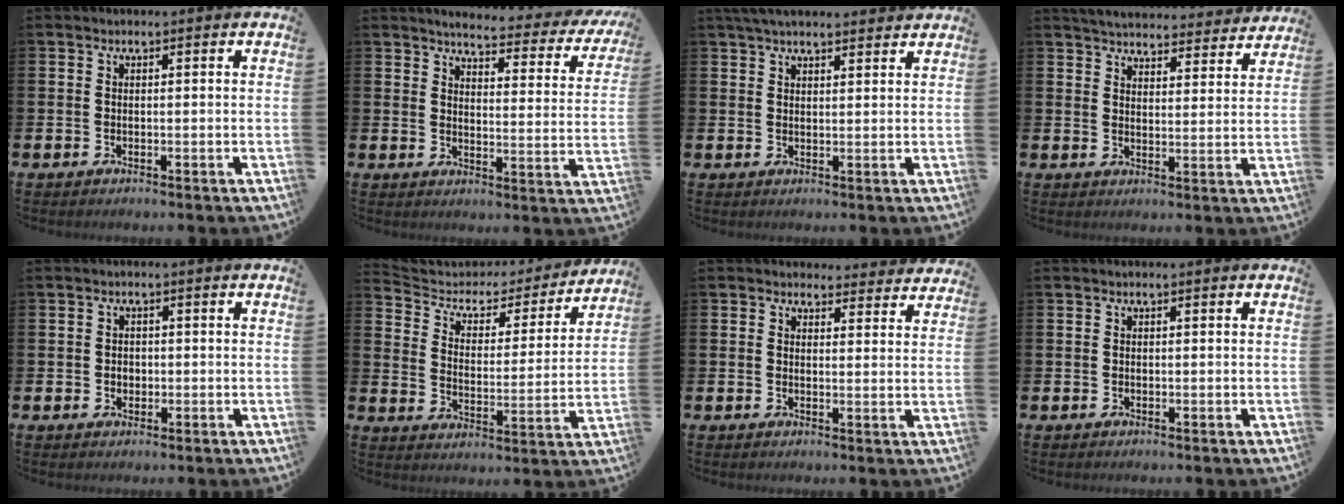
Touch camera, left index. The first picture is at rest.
{"total": 3.4, "force": [3.1, 0.7, 1.3], "torque": [-0.029, -0.034, 0.039]}
{"total": 3.8, "force": [3.5, 0.7, 1.2], "torque": [-0.027, -0.009, 0.065]}
{"total": 4.9, "force": [4.8, 0.7, 0.2], "torque": [-0.018, -0.037, 0.083]}
{"total": 1.5, "force": [-0.1, 1.3, 0.7], "torque": [-0.001, 0.004, -0.007]}
{"total": 5.1, "force": [4.3, 2.5, 1.1], "torque": [-0.050, -0.036, 0.065]}
{"total": 3.4, "force": [3.2, 1.1, -0.1], "torque": [0.005, -0.015, 0.056]}
{"total": 0.0}